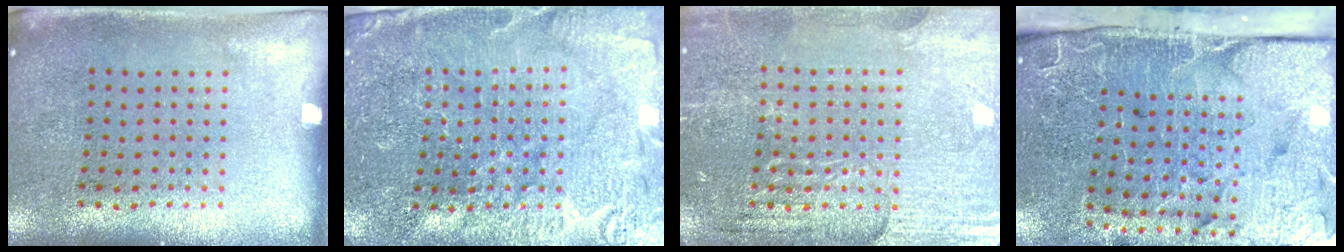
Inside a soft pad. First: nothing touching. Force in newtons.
{"total": 3.7, "press": 3.6, "slide": 0.9}
{"total": 4.0, "press": 3.9, "slide": 1.0}
{"total": 5.0, "press": 4.0, "slide": 3.1}